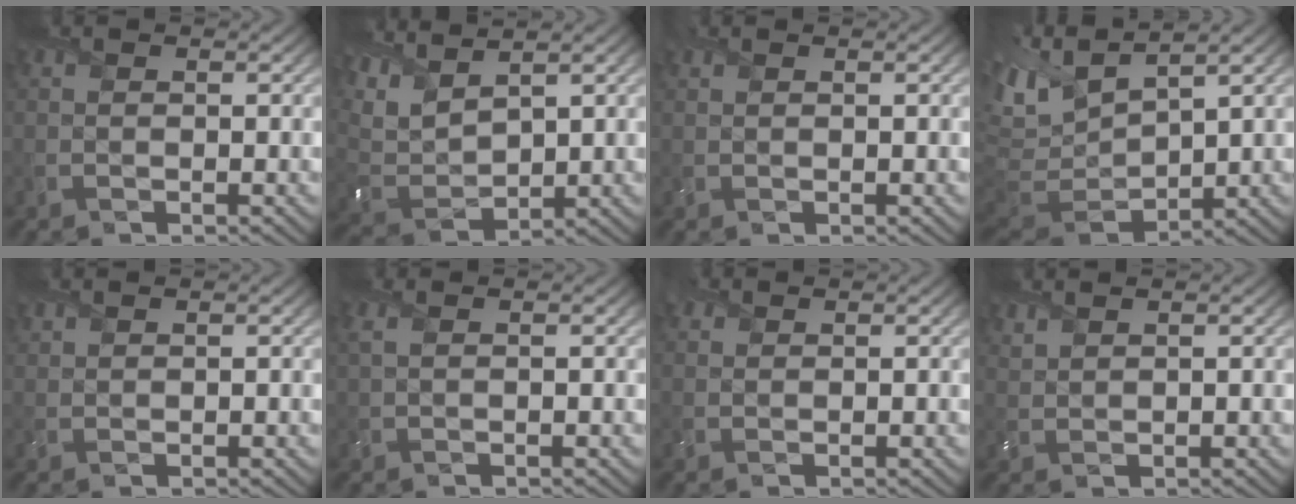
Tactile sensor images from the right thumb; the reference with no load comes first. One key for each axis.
{"total": 7.4, "fx": 4.9, "fy": 3.1, "fz": 4.7, "tx": -0.130, "ty": 0.012, "tz": 0.097}
{"total": 0.6, "fx": 0.6, "fy": 0.1, "fz": 0.1, "tx": -0.006, "ty": 0.003, "tz": 0.015}
{"total": 9.6, "fx": 4.8, "fy": 4.1, "fz": 7.2, "tx": -0.191, "ty": 0.007, "tz": 0.092}
{"total": 1.1, "fx": 1.1, "fy": 0.2, "fz": 0.2, "tx": -0.013, "ty": 0.004, "tz": 0.030}
{"total": 1.2, "fx": 0.7, "fy": 0.3, "fz": 0.9, "tx": -0.026, "ty": 0.005, "tz": 0.015}
{"total": 1.0, "fx": 0.8, "fy": 0.5, "fz": 0.2, "tx": -0.006, "ty": 0.002, "tz": 0.019}
{"total": 1.7, "fx": 1.6, "fy": 0.2, "fz": 0.4, "tx": -0.017, "ty": 0.005, "tz": 0.039}